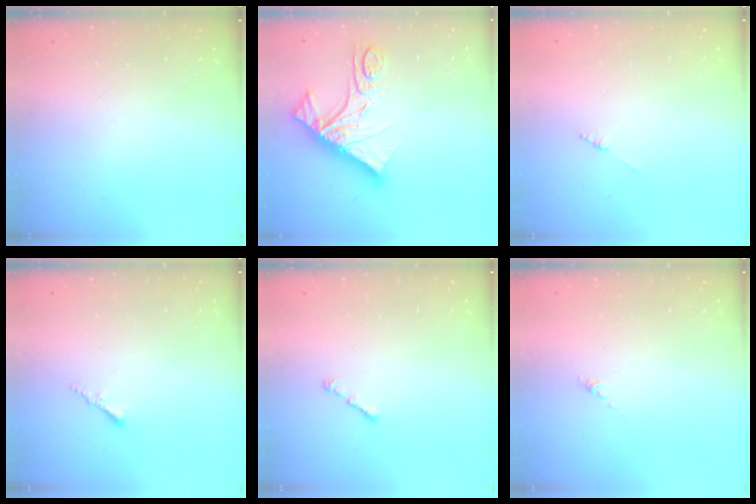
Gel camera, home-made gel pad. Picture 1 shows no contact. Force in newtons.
{"total": 17.9, "press": 17.8, "slide": 2.0}
{"total": 1.3, "press": 1.3, "slide": 0.3}
{"total": 1.5, "press": 1.5, "slide": 0.4}
{"total": 1.0, "press": 0.9, "slide": 0.5}
{"total": 0.0}